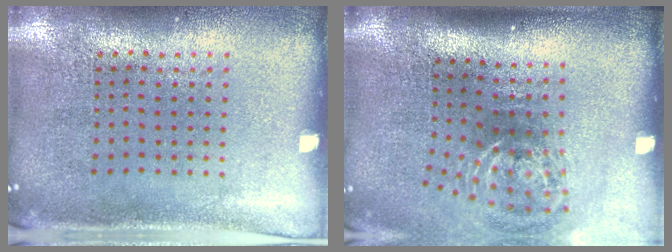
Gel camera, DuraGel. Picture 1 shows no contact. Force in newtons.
{"total": 2.0, "press": 1.3, "slide": 1.6}